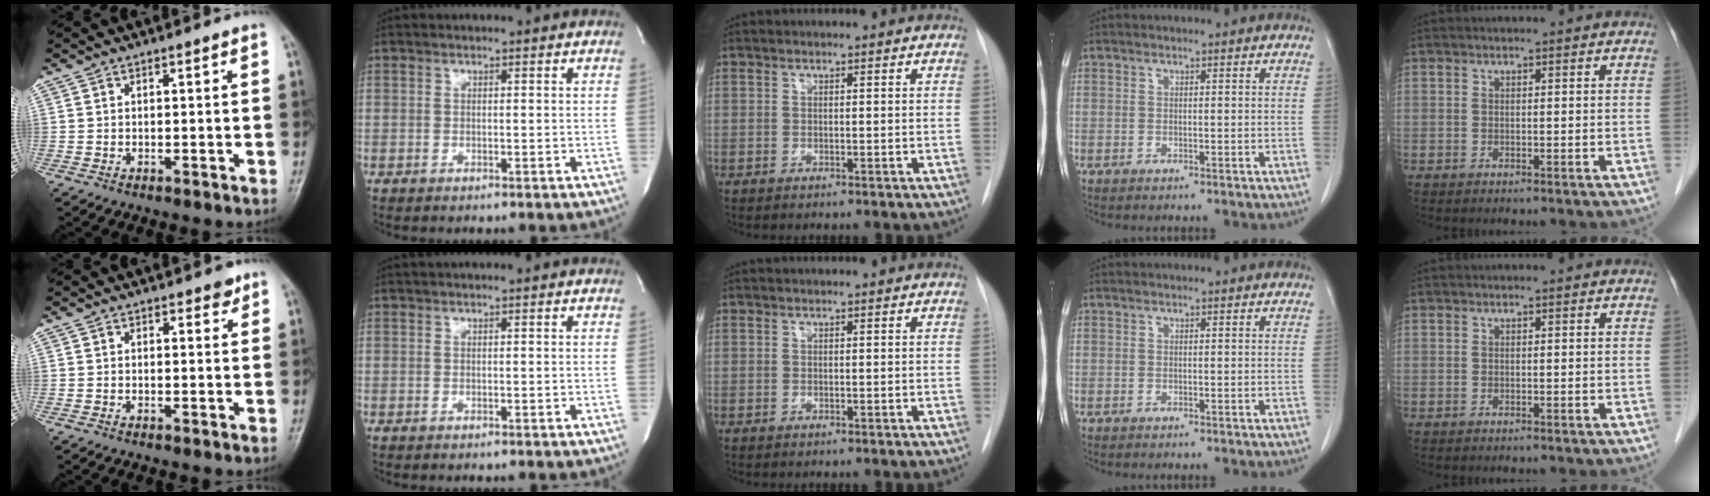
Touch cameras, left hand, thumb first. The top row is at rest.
{"thumb": {"total": 1.7, "force": [1.1, 0.9, 0.8], "torque": [0.002, -0.005, 0.012]}, "index": {"total": 0.5, "force": [0.3, -0.2, 0.4], "torque": [-0.006, 0.012, 0.006]}}